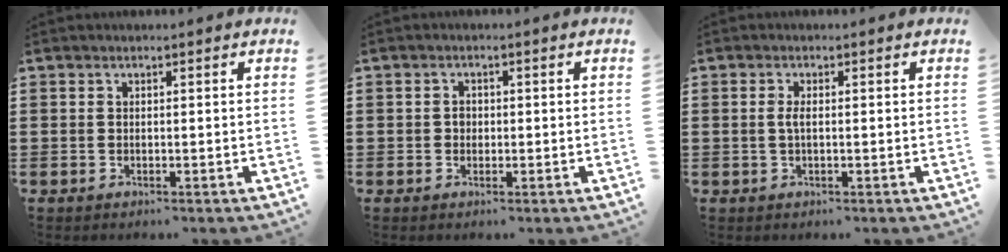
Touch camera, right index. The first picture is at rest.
{"total": 1.2, "force": [-0.1, 1.0, 0.6], "torque": [-0.015, 0.003, -0.002]}
{"total": 1.7, "force": [-0.1, 0.5, 1.6], "torque": [-0.039, -0.002, -0.005]}